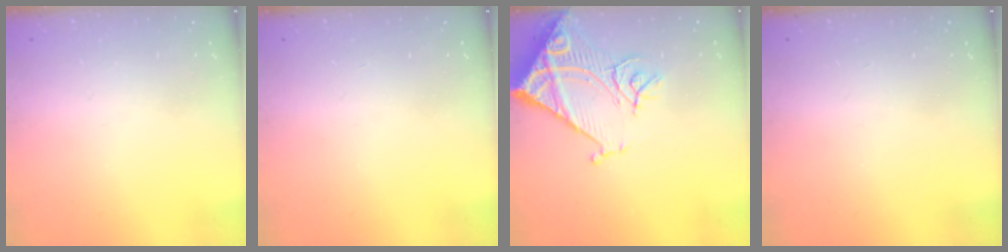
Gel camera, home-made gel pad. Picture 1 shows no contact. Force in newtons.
{"total": 0.0}
{"total": 15.3, "press": 15.2, "slide": 1.8}
{"total": 0.0}